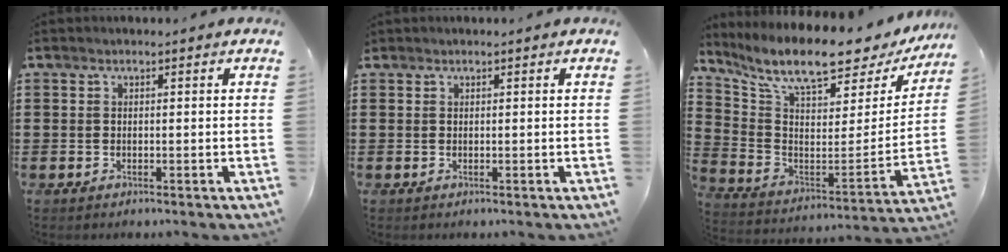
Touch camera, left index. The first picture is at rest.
{"total": 0.0}
{"total": 10.4, "force": [8.5, 1.8, 5.7], "torque": [-0.140, -0.064, 0.143]}